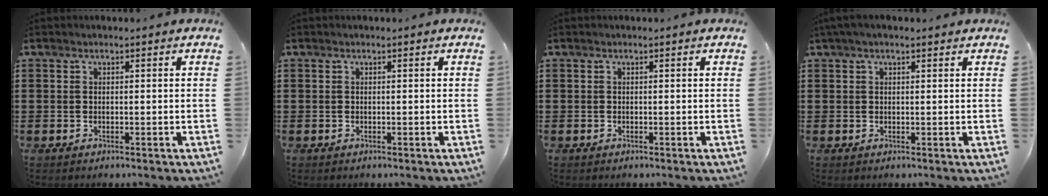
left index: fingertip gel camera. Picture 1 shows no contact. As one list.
[{"total": 0.0}, {"total": 0.0}, {"total": 1.5, "force": [0.8, 0.5, 1.1], "torque": [-0.022, 0.004, 0.015]}]